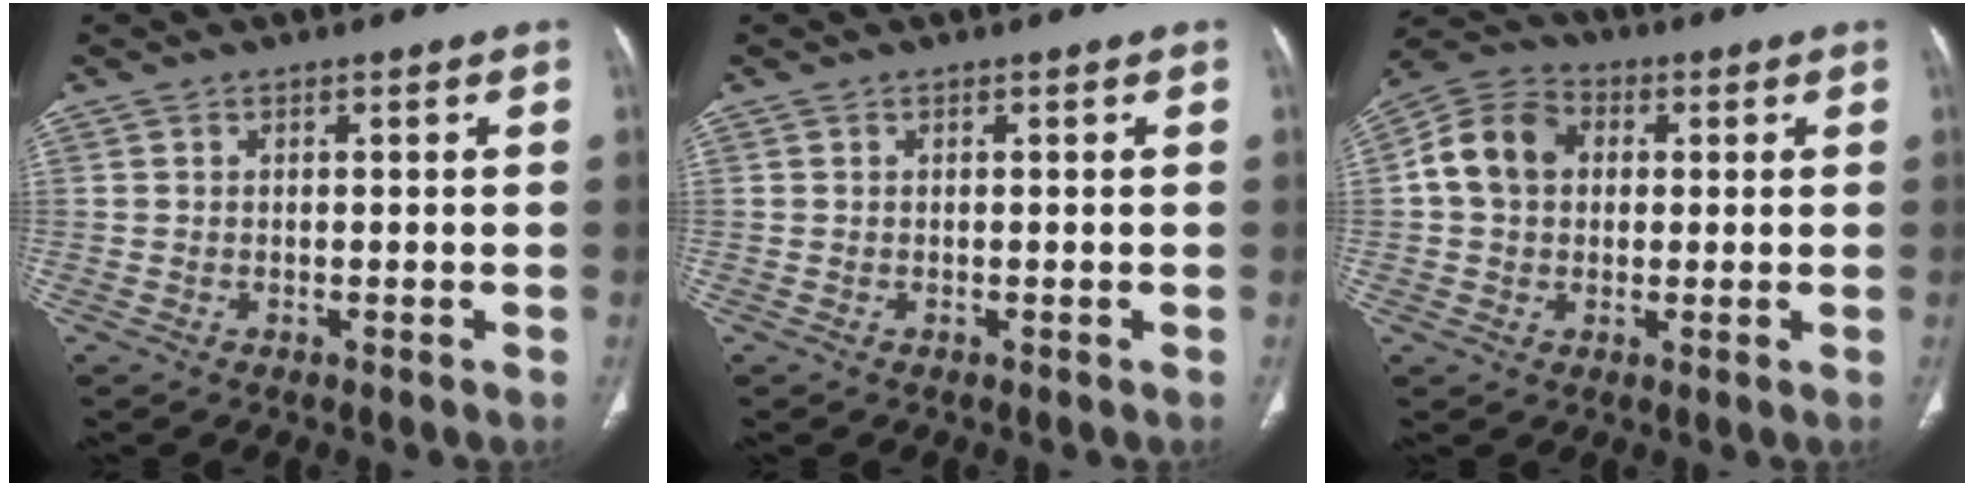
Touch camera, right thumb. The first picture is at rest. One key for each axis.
{"total": 0.0}
{"total": 10.1, "fx": 1.4, "fy": 8.0, "fz": 6.0, "tx": -0.099, "ty": 0.023, "tz": 0.016}